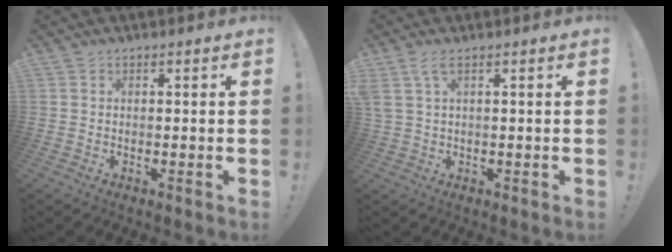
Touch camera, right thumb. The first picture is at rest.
{"total": 3.5, "force": [1.6, 0.9, 2.9], "torque": [-0.059, -0.001, 0.031]}